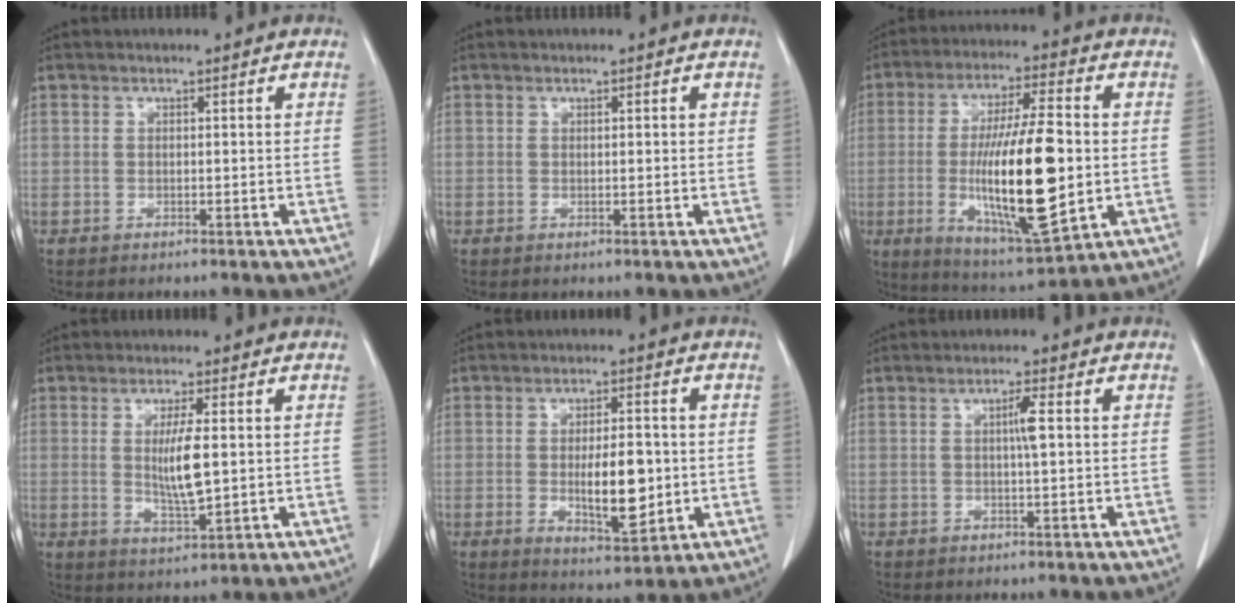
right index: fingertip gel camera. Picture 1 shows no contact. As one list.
[{"total": 0.5, "force": [0.2, 0.1, 0.5], "torque": [-0.009, 0.000, 0.003]}, {"total": 19.1, "force": [-1.9, 3.7, 18.7], "torque": [-0.341, -0.012, -0.023]}, {"total": 6.5, "force": [0.5, 1.0, 6.4], "torque": [-0.115, -0.011, 0.012]}, {"total": 9.2, "force": [-1.0, 3.0, 8.7], "torque": [-0.142, -0.009, -0.008]}, {"total": 2.5, "force": [0.4, -0.1, 2.4], "torque": [-0.039, 0.003, 0.008]}]